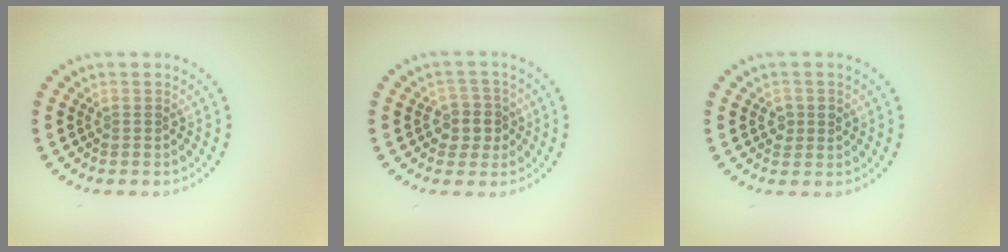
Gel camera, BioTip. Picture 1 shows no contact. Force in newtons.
{"total": 2.6, "press": 2.3, "slide": 1.1}
{"total": 1.5, "press": 1.4, "slide": 0.3}